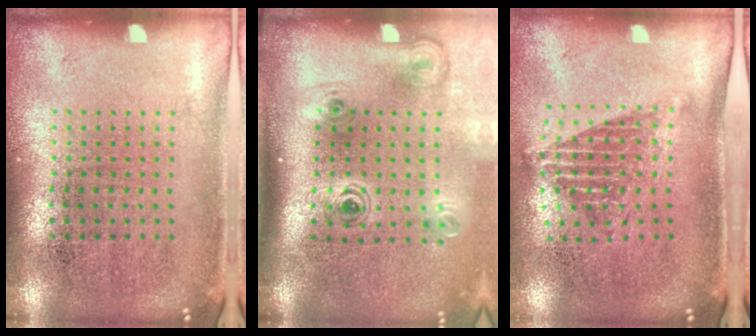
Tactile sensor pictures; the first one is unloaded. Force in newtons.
{"total": 2.2, "press": 1.5, "slide": 1.6}
{"total": 1.3, "press": 1.0, "slide": 0.9}